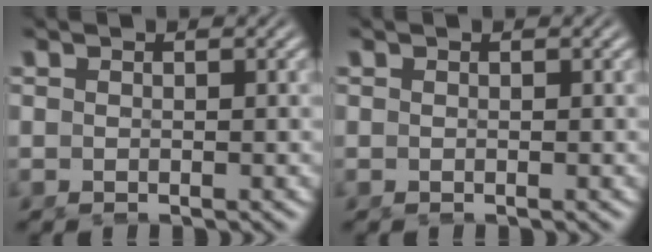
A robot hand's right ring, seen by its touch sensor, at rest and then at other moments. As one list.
[{"total": 0.0}]